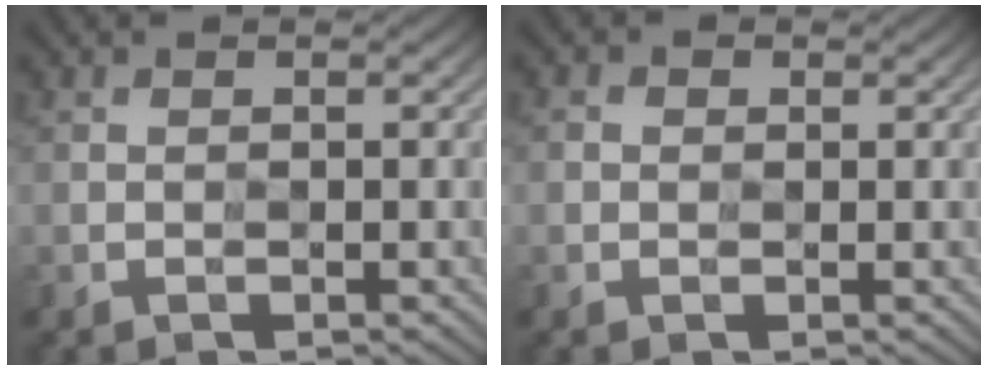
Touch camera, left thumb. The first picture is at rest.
{"total": 0.9, "force": [0.1, 0.8, 0.3], "torque": [-0.006, -0.001, -0.002]}